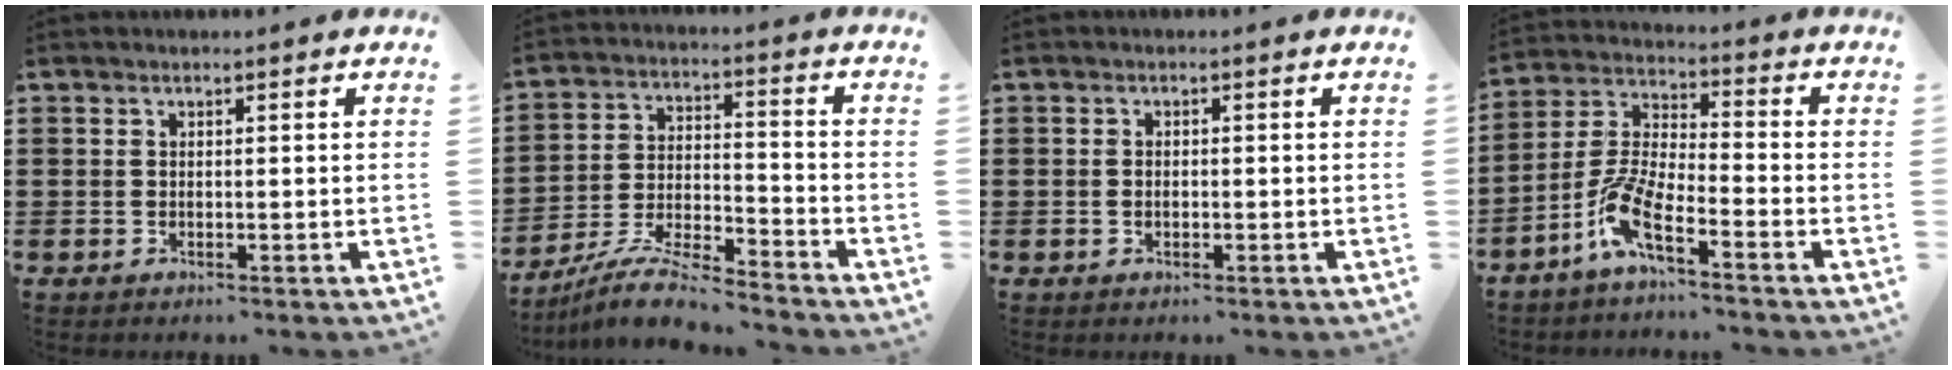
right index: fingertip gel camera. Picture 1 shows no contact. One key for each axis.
{"total": 8.9, "fx": -8.3, "fy": 0.5, "fz": 3.1, "tx": -0.068, "ty": 0.010, "tz": -0.165}
{"total": 0.8, "fx": -0.2, "fy": 0.4, "fz": 0.7, "tx": -0.016, "ty": -0.002, "tz": -0.004}
{"total": 7.7, "fx": -5.2, "fy": 1.4, "fz": 5.6, "tx": -0.147, "ty": -0.016, "tz": -0.109}